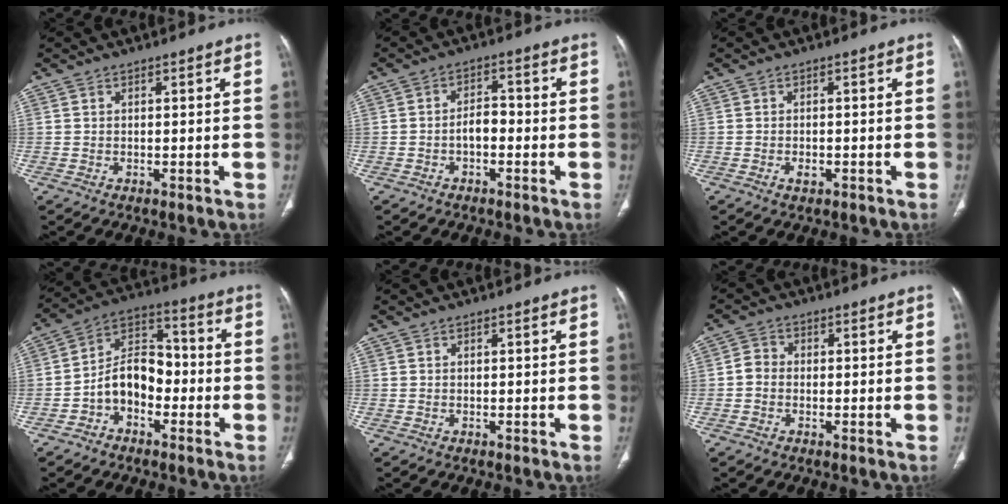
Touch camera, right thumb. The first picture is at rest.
{"total": 3.6, "force": [-1.3, 2.1, 2.6], "torque": [-0.034, 0.020, -0.026]}
{"total": 1.6, "force": [-0.8, 0.8, 1.1], "torque": [-0.021, 0.005, -0.012]}
{"total": 10.9, "force": [-3.4, 7.7, 7.0], "torque": [-0.094, 0.048, -0.071]}
{"total": 0.0}
{"total": 2.8, "force": [-0.6, 2.4, 1.3], "torque": [-0.014, 0.009, -0.018]}